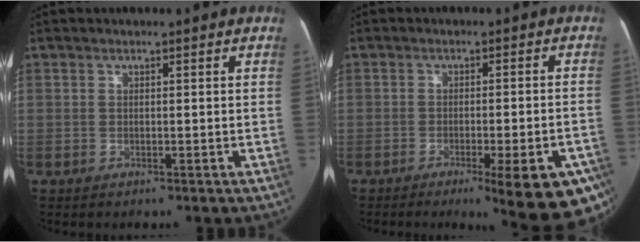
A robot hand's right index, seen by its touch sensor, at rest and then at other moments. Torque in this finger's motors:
{"motor_torque": [1.92, -0.22, 0.28, 0.05]}